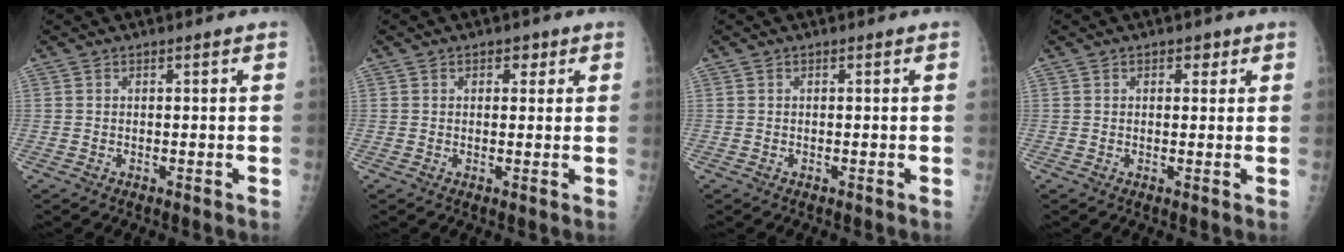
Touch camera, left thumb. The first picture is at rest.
{"total": 2.2, "force": [1.1, 1.6, 1.2], "torque": [0.002, -0.002, 0.011]}
{"total": 0.0}
{"total": 1.9, "force": [1.0, 1.3, 1.0], "torque": [0.001, -0.002, 0.010]}